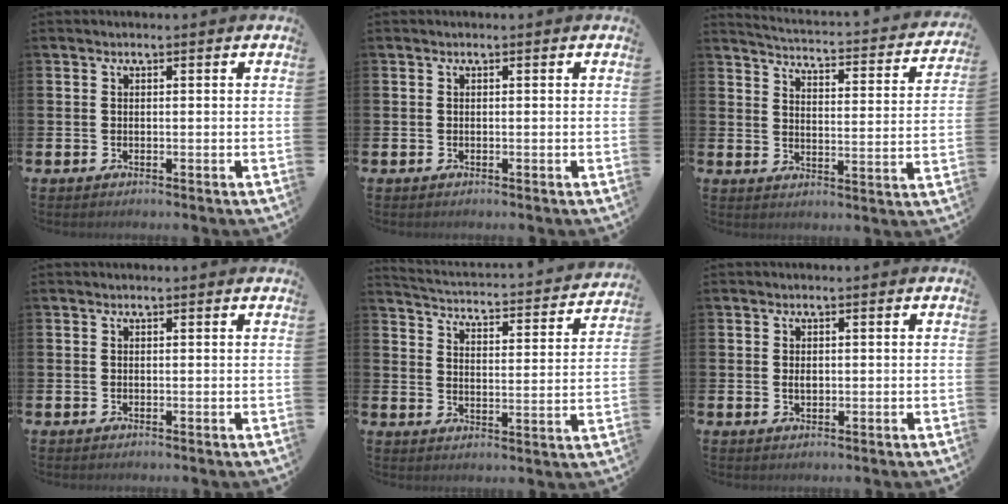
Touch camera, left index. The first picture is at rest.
{"total": 0.0}
{"total": 3.2, "force": [3.1, 0.3, 0.9], "torque": [-0.036, -0.035, 0.043]}
{"total": 0.0}
{"total": 3.2, "force": [3.1, 0.5, 0.6], "torque": [-0.031, -0.037, 0.044]}
{"total": 1.1, "force": [0.2, 0.7, 0.8], "torque": [-0.003, -0.001, -0.002]}